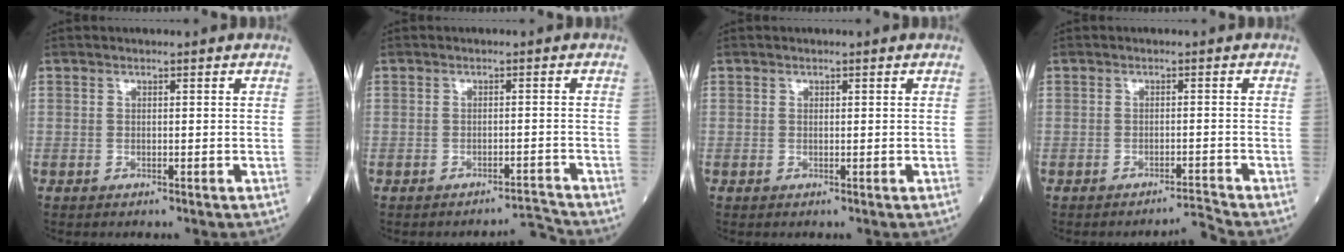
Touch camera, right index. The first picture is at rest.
{"total": 2.5, "force": [-2.3, -0.7, -0.5], "torque": [0.015, 0.001, -0.030]}
{"total": 0.0}
{"total": 2.5, "force": [-2.2, -1.1, -0.3], "torque": [0.010, -0.002, -0.031]}